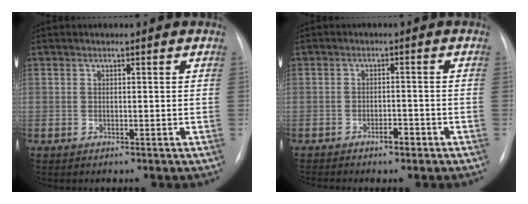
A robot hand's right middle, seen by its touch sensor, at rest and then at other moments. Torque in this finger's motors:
{"motor_torque": [0.48, -0.51, 0.08, 0.02]}